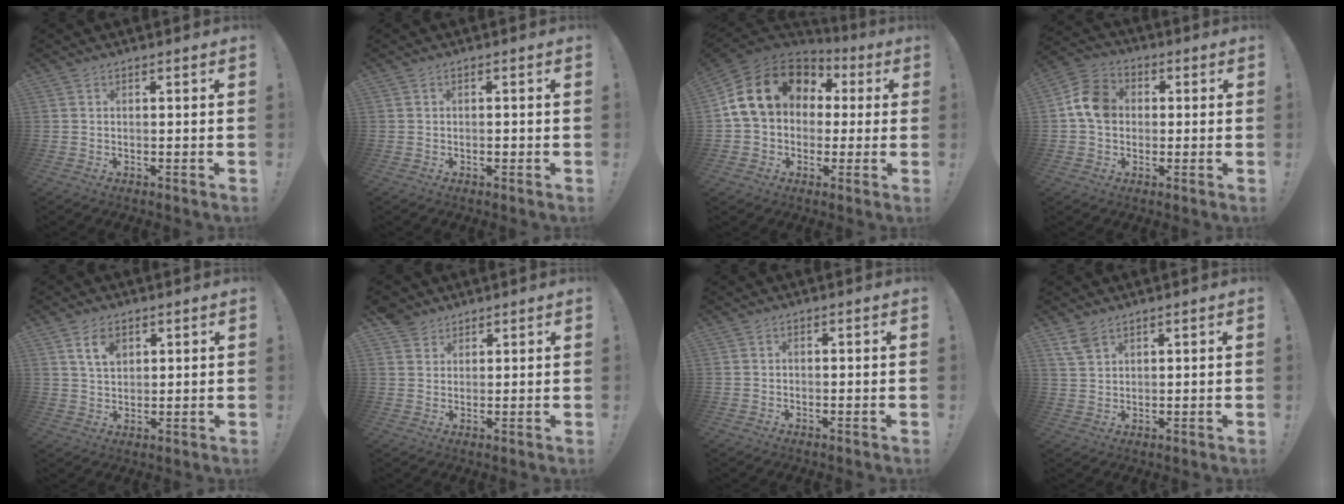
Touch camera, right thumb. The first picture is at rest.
{"total": 0.9, "force": [-0.6, 0.6, 0.4], "torque": [0.001, -0.002, -0.011]}
{"total": 19.3, "force": [5.3, 14.2, 11.9], "torque": [-0.209, -0.006, 0.108]}
{"total": 10.9, "force": [0.9, 8.8, 6.4], "torque": [-0.095, 0.020, 0.022]}
{"total": 6.5, "force": [3.1, 4.1, 4.0], "torque": [-0.065, -0.006, 0.057]}
{"total": 4.1, "force": [3.0, 2.8, 0.4], "torque": [-0.006, -0.017, 0.059]}
{"total": 0.6, "force": [-0.5, 0.3, 0.2], "torque": [-0.004, 0.002, -0.009]}
{"total": 4.6, "force": [3.1, 2.4, 2.3], "torque": [-0.042, -0.011, 0.061]}